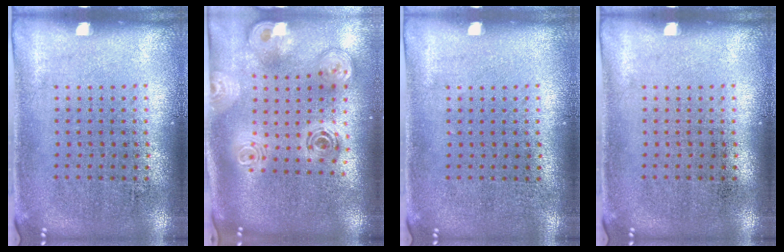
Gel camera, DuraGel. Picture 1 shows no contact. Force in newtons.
{"total": 2.8, "press": 1.9, "slide": 2.0}
{"total": 0.0}
{"total": 0.0}